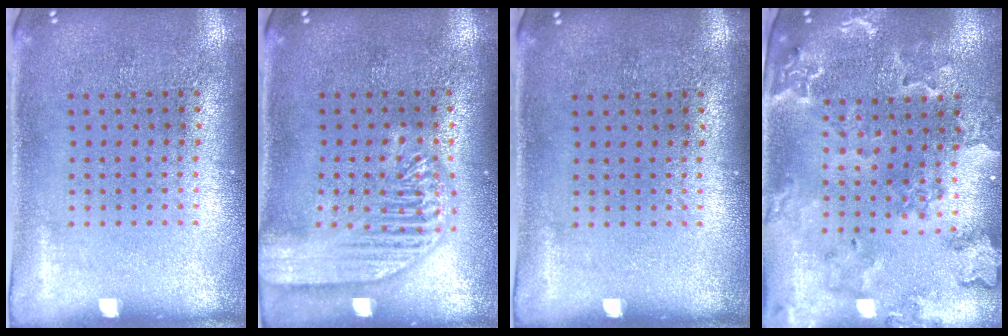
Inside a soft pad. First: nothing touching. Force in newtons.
{"total": 2.4, "press": 2.4, "slide": 0.3}
{"total": 0.0}
{"total": 1.8, "press": 1.8, "slide": 0.3}